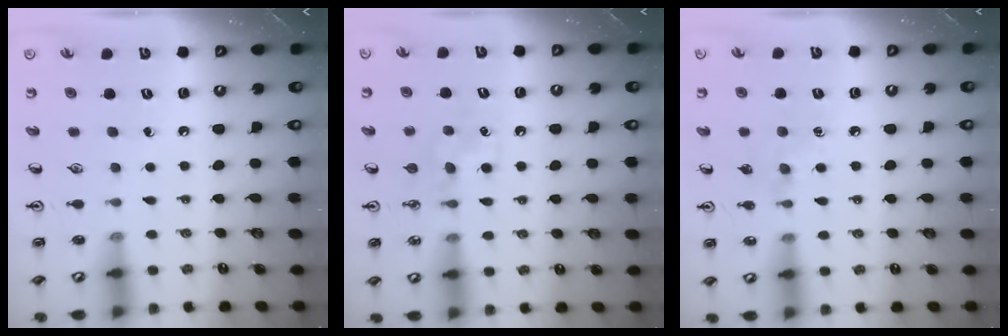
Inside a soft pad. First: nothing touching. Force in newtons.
{"total": 5.5, "press": 5.4, "slide": 0.8}
{"total": 4.7, "press": 4.6, "slide": 0.8}